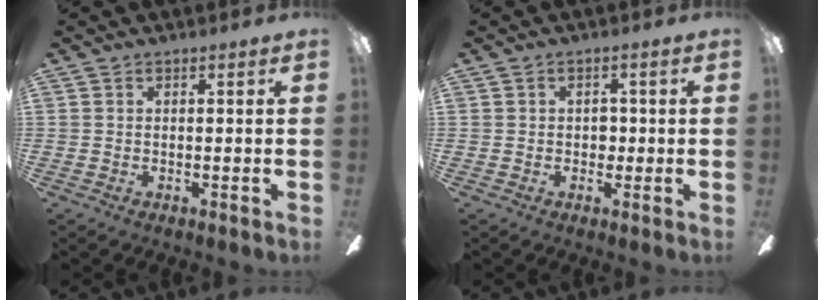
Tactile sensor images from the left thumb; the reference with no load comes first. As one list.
[{"total": 2.5, "force": [0.0, 1.9, 1.6], "torque": [-0.032, 0.008, -0.003]}]